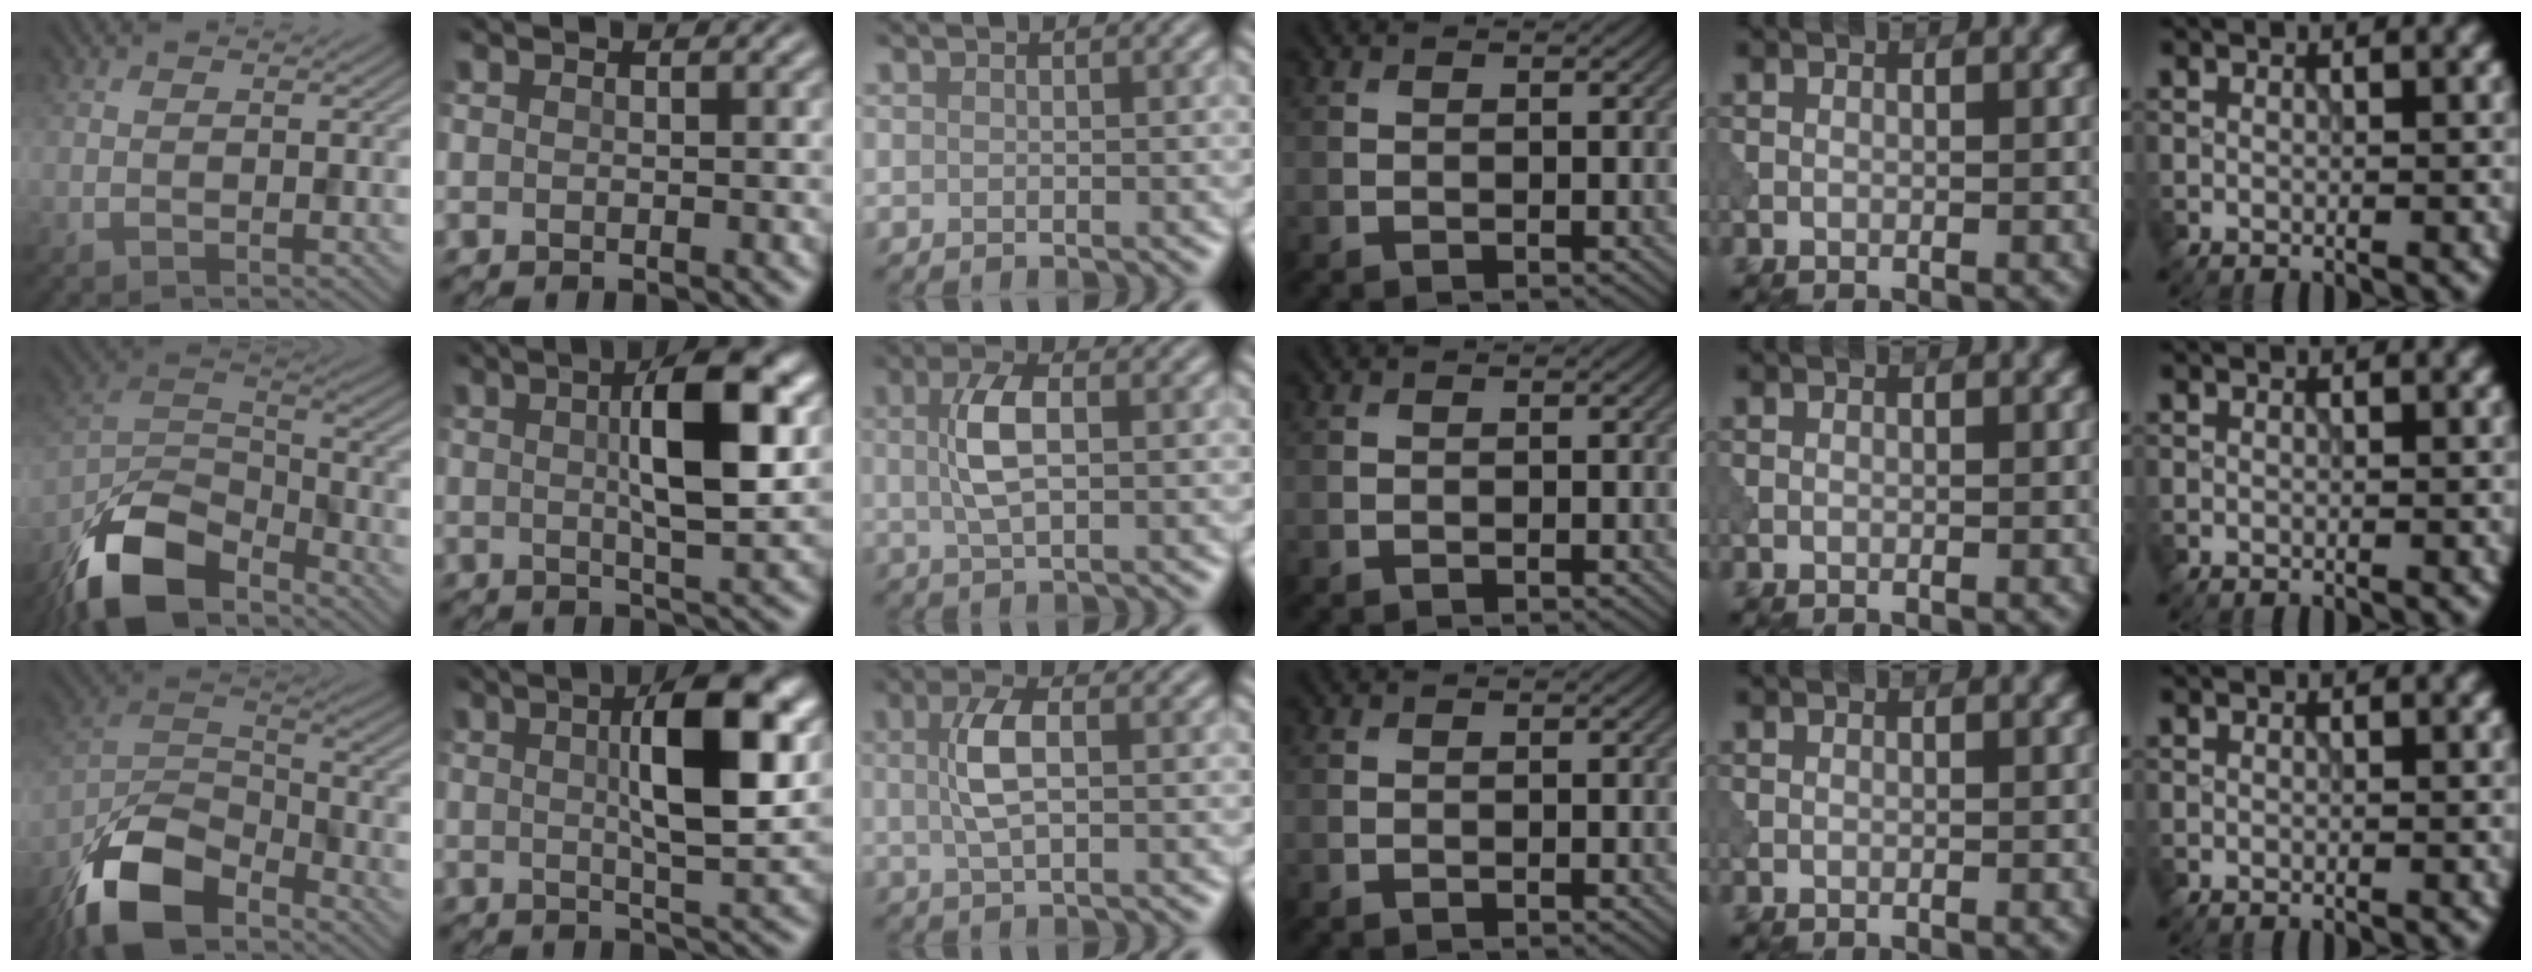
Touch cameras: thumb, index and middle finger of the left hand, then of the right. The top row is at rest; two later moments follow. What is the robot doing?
{"motion": "shake", "object": "bell"}